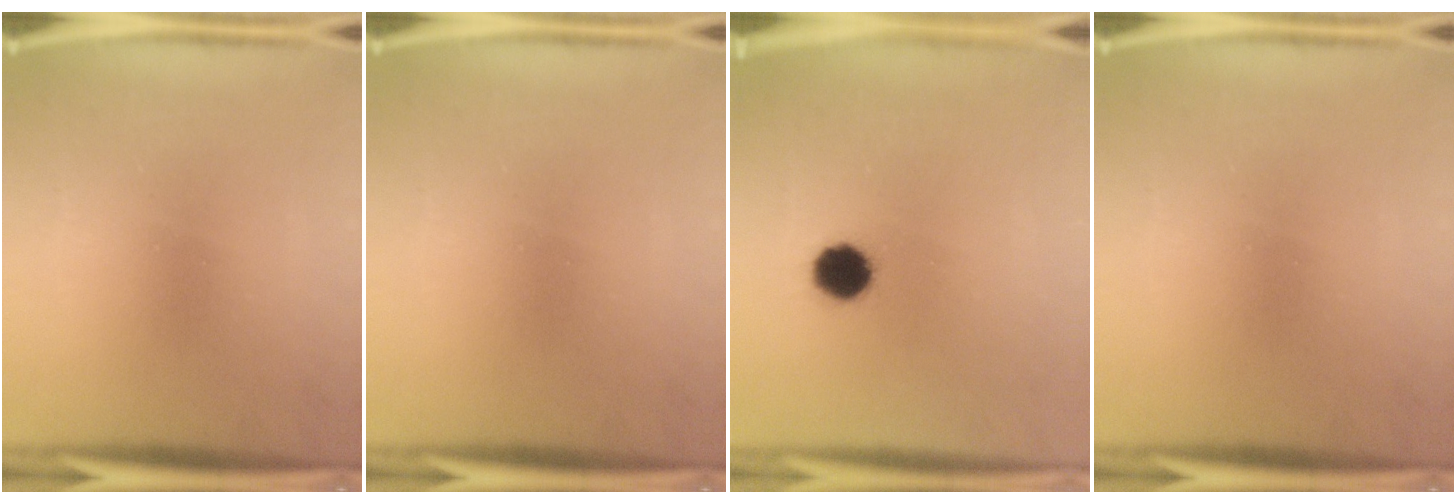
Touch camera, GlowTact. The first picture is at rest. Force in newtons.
{"total": 0.0}
{"total": 6.6}
{"total": 0.0}